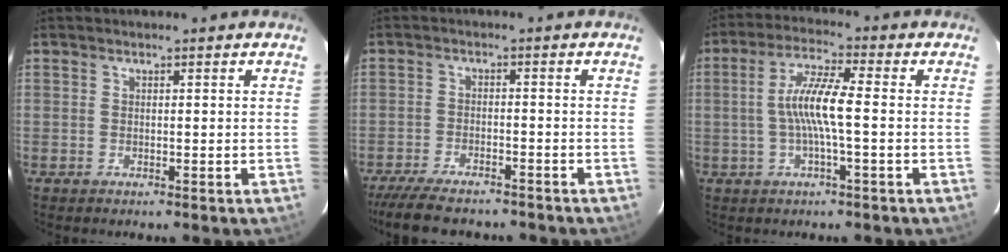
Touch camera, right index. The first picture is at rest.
{"total": 12.3, "force": [-10.5, 3.4, 5.4], "torque": [-0.125, -0.025, -0.168]}
{"total": 8.1, "force": [-0.8, 0.5, 8.1], "torque": [-0.163, 0.008, -0.016]}